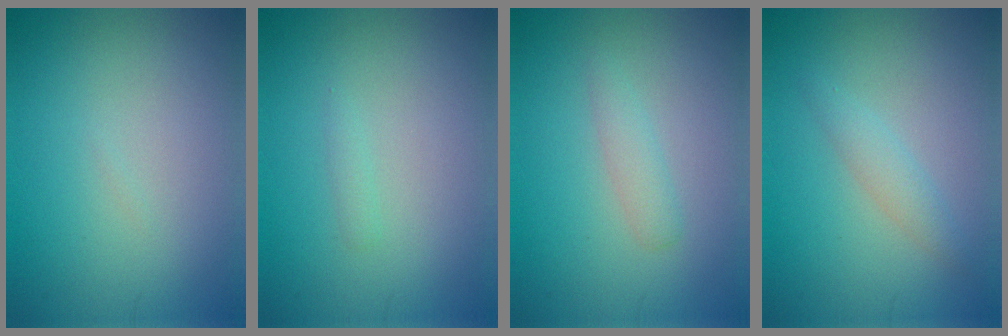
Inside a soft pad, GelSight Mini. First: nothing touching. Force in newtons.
{"total": 0.6, "press": 0.6, "slide": 0.1}
{"total": 1.4, "press": 1.4, "slide": 0.0}
{"total": 1.6, "press": 1.6, "slide": 0.2}